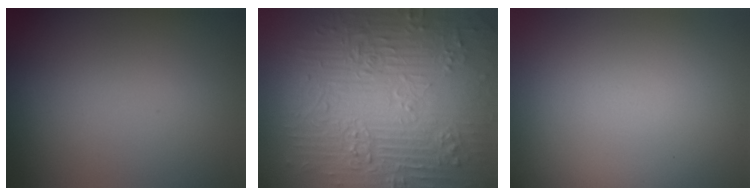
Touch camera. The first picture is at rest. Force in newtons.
{"total": 11.8, "press": 7.8, "slide": 8.8}
{"total": 0.0}